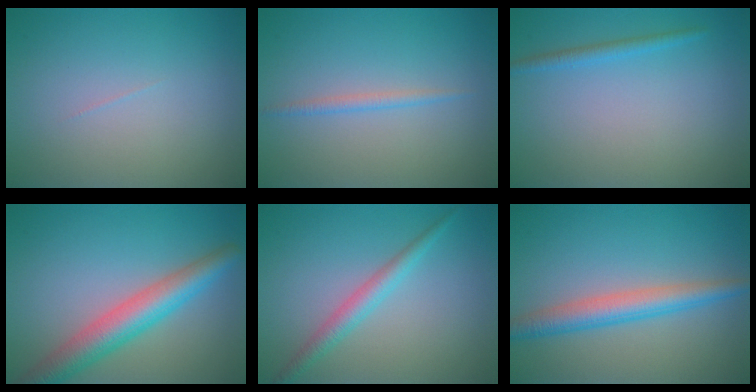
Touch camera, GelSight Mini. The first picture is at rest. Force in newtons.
{"total": 1.1, "press": 1.1, "slide": 0.1}
{"total": 1.3, "press": 1.3, "slide": 0.1}
{"total": 5.6, "press": 5.6, "slide": 0.1}
{"total": 2.4, "press": 2.3, "slide": 0.2}
{"total": 3.9, "press": 3.9, "slide": 0.1}